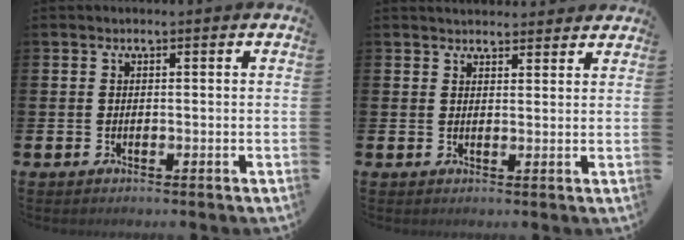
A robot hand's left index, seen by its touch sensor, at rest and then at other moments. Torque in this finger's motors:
{"motor_torque": [0.82, -1.32, -0.09, 0.00]}